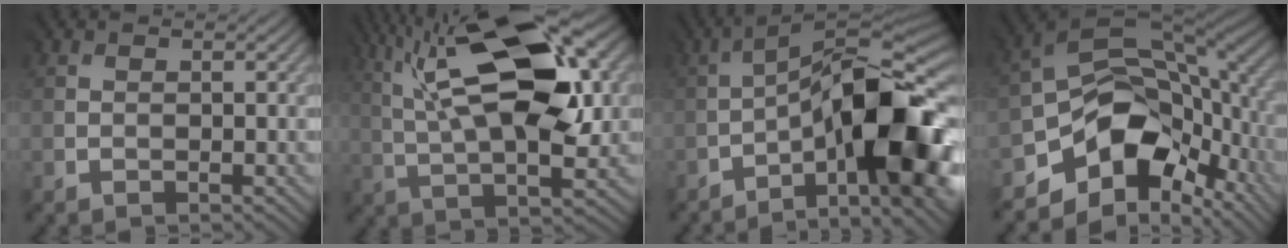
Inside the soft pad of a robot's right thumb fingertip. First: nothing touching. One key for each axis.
{"total": 16.4, "fx": 5.9, "fy": 6.1, "fz": 14.0, "tx": -0.250, "ty": 0.032, "tz": 0.082}
{"total": 17.1, "fx": -5.6, "fy": 6.1, "fz": 14.9, "tx": -0.223, "ty": 0.000, "tz": -0.086}
{"total": 12.8, "fx": -5.4, "fy": 8.5, "fz": 7.9, "tx": -0.135, "ty": -0.007, "tz": -0.108}